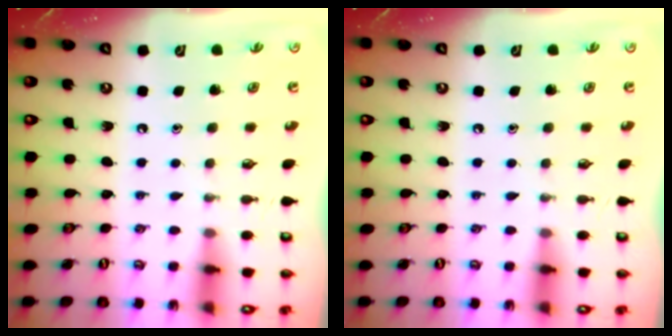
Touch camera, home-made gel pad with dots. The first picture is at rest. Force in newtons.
{"total": 0.0}